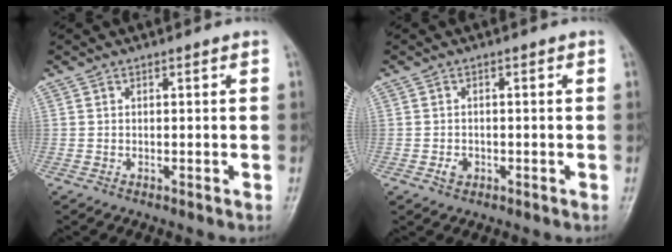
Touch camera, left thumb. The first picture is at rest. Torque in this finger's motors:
{"motor_torque": [0.00, 0.01, 0.04, 0.03, 0.00]}